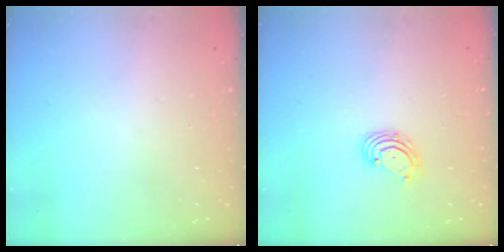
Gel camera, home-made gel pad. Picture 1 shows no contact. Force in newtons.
{"total": 2.7, "press": 2.7, "slide": 0.6}